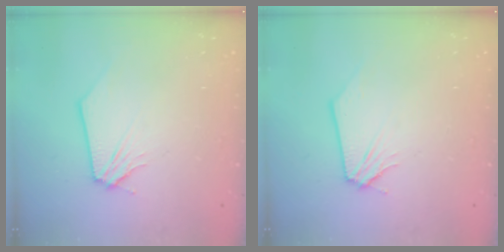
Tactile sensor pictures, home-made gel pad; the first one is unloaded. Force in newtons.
{"total": 0.0}